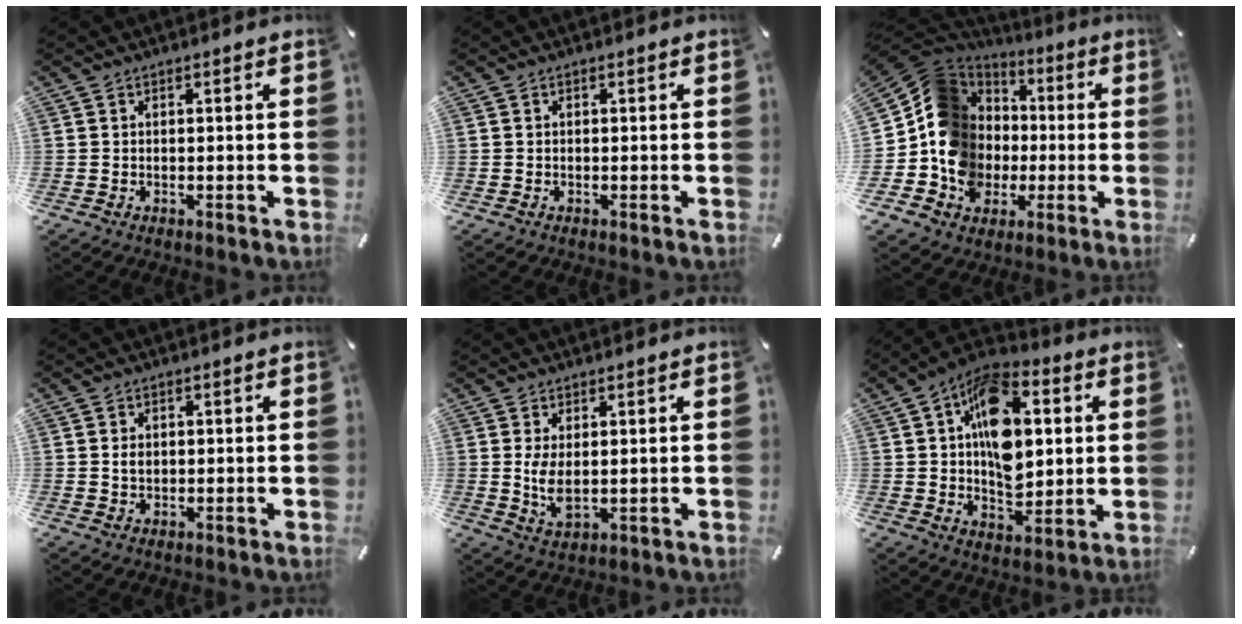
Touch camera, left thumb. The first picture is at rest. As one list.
[{"total": 0.0}, {"total": 17.2, "force": [-1.5, 15.6, 7.0], "torque": [-0.151, -0.008, -0.011]}, {"total": 1.9, "force": [0.3, 1.4, 1.2], "torque": [-0.028, 0.005, 0.003]}, {"total": 5.3, "force": [0.8, 2.5, 4.6], "torque": [-0.102, -0.008, 0.010]}, {"total": 16.9, "force": [3.1, 11.2, 12.3], "torque": [-0.202, -0.006, 0.056]}]